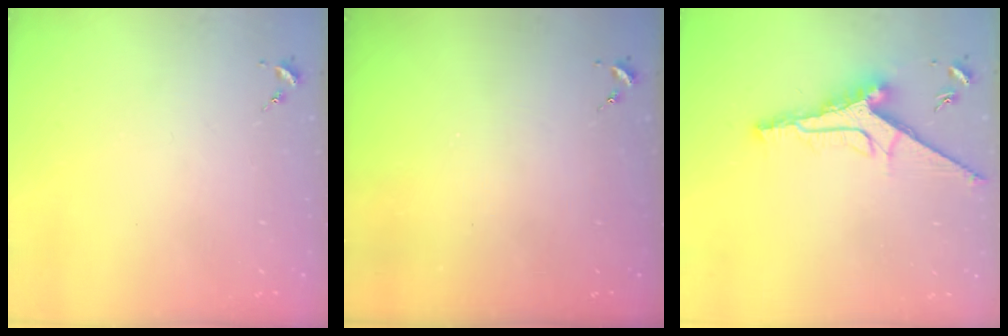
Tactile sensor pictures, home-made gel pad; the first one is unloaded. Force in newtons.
{"total": 0.0}
{"total": 12.7, "press": 12.7, "slide": 1.0}